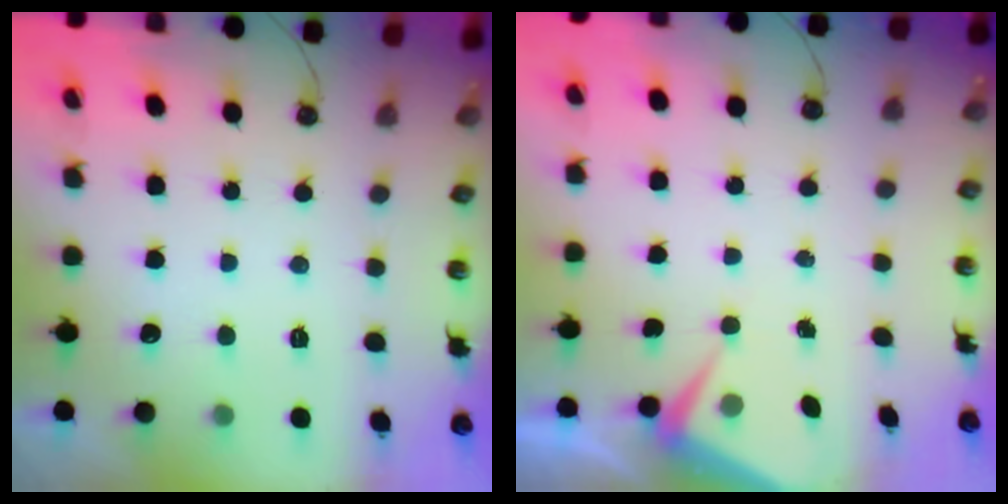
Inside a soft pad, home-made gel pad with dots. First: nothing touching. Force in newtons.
{"total": 4.6, "press": 4.5, "slide": 0.6}